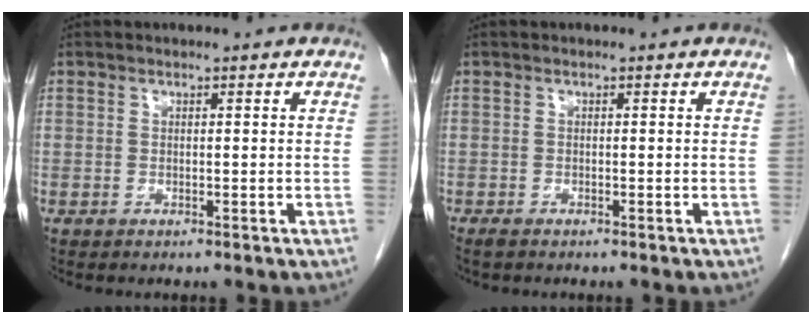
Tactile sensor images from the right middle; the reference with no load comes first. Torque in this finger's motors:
{"motor_torque": [0.54, -0.38, 0.08, 0.04]}